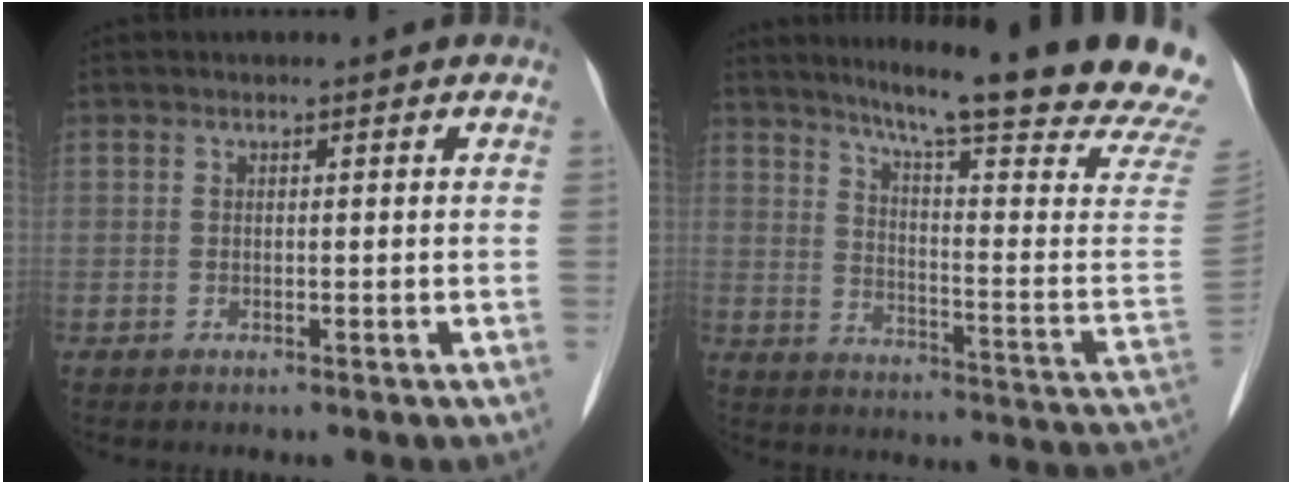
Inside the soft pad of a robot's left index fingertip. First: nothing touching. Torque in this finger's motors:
{"motor_torque": [0.90, -1.24, 0.20, 0.10]}